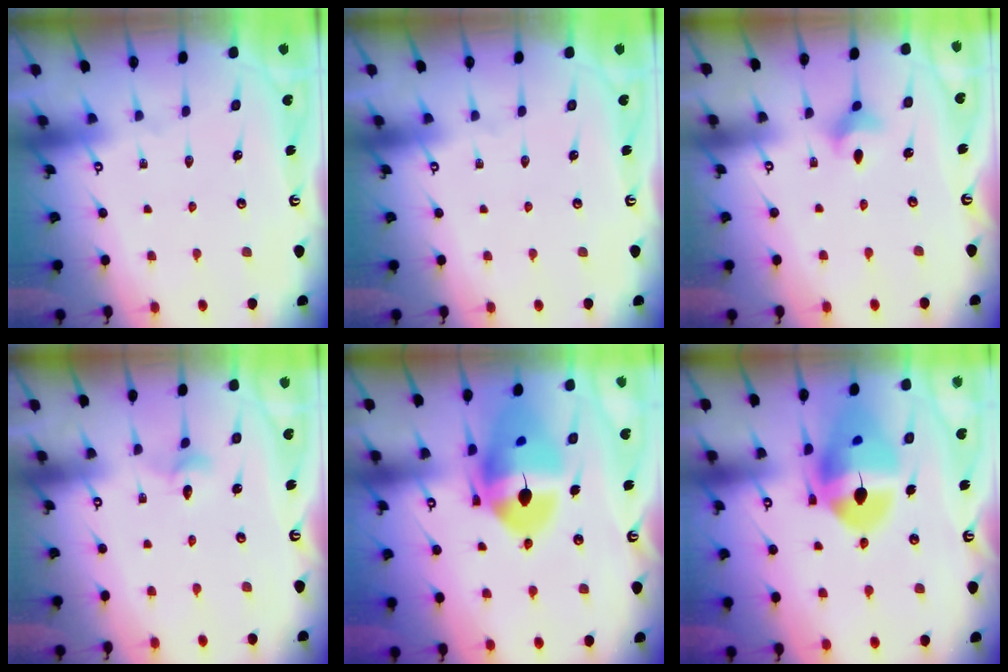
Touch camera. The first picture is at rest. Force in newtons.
{"total": 0.0}
{"total": 4.5, "press": 4.4, "slide": 1.0}
{"total": 3.4, "press": 3.4, "slide": 0.3}
{"total": 17.5, "press": 17.4, "slide": 1.8}
{"total": 17.9, "press": 17.8, "slide": 1.9}